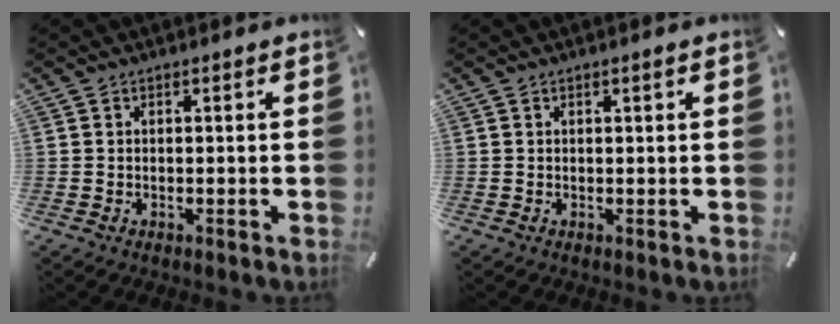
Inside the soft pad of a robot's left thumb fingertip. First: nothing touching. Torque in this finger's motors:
{"motor_torque": [-0.09, -0.29, 0.05, 0.12, -0.06]}